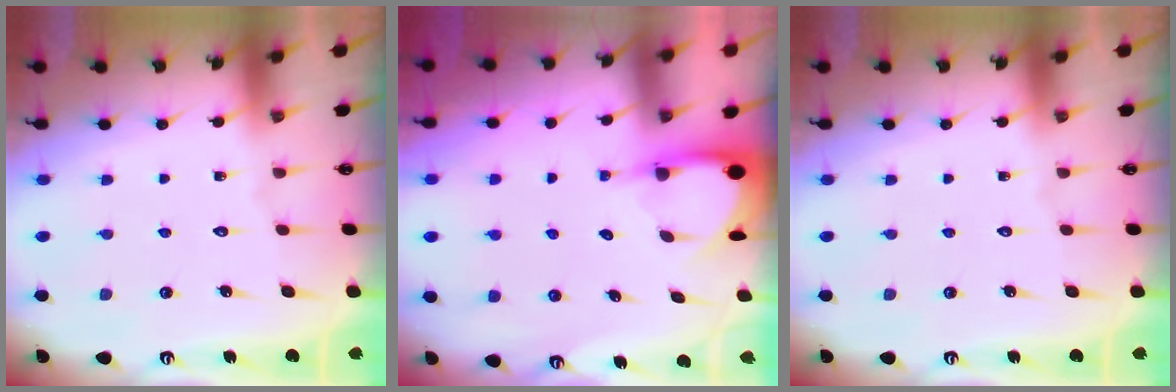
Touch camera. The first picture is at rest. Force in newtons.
{"total": 3.4, "press": 3.4, "slide": 0.3}
{"total": 0.0}